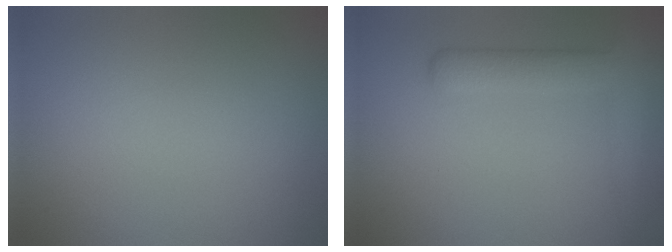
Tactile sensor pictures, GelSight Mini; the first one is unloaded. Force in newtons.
{"total": 3.8, "press": 3.7, "slide": 0.3}